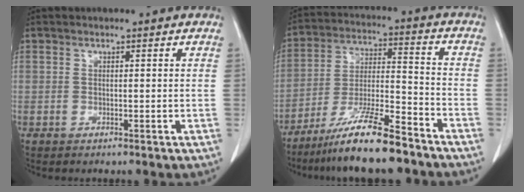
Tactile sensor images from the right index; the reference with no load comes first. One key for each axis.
{"total": 13.4, "fx": -10.5, "fy": 0.9, "fz": 8.3, "tx": -0.151, "ty": -0.014, "tz": -0.187}